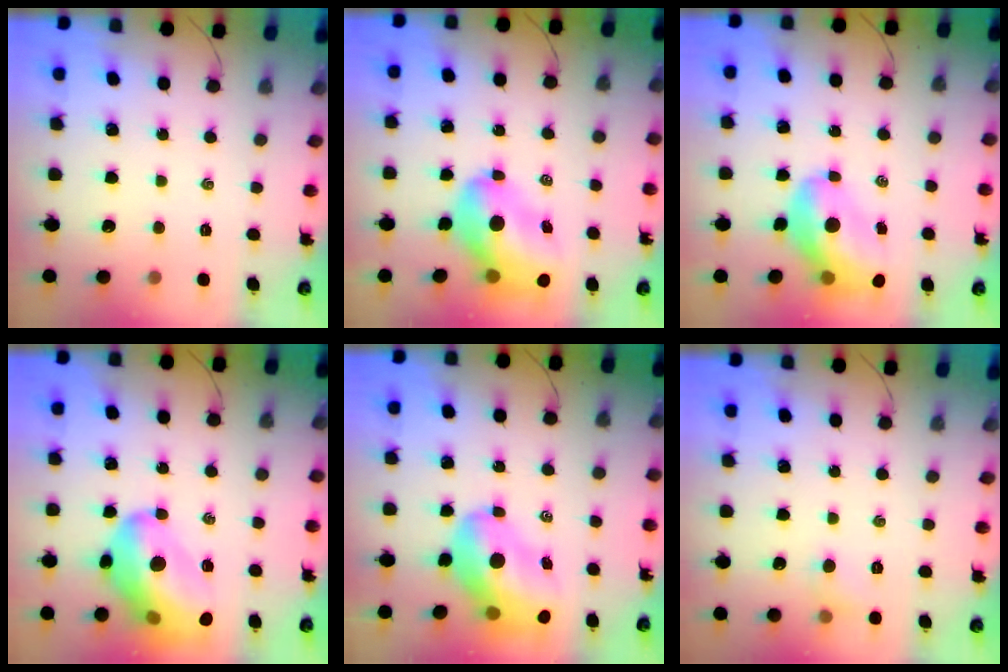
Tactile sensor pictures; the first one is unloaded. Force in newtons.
{"total": 12.6, "press": 12.1, "slide": 3.4}
{"total": 12.8, "press": 12.2, "slide": 3.9}
{"total": 21.5, "press": 21.0, "slide": 4.9}
{"total": 16.9, "press": 16.3, "slide": 4.7}
{"total": 4.5, "press": 4.3, "slide": 1.4}